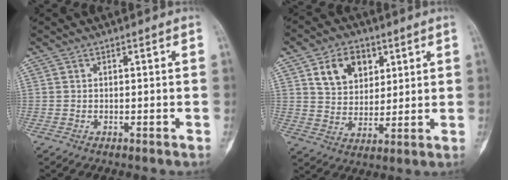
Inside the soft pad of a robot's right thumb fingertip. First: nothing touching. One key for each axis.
{"total": 10.0, "fx": 4.4, "fy": 7.1, "fz": 5.5, "tx": -0.059, "ty": -0.019, "tz": 0.081}